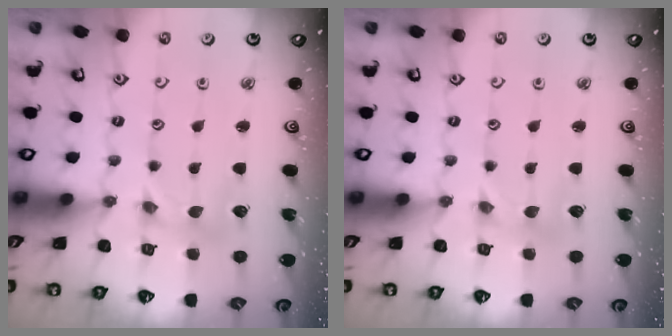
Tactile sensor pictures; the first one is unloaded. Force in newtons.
{"total": 0.0}